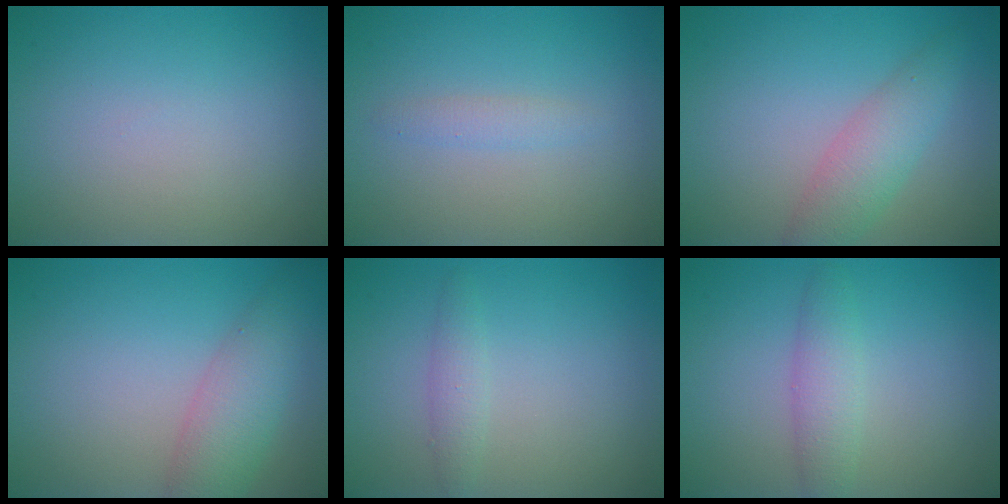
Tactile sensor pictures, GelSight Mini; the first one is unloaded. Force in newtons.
{"total": 1.2, "press": 1.2, "slide": 0.1}
{"total": 3.5, "press": 3.5, "slide": 0.1}
{"total": 4.3, "press": 4.3, "slide": 0.1}
{"total": 1.4, "press": 1.4, "slide": 0.0}
{"total": 2.5, "press": 2.5, "slide": 0.1}